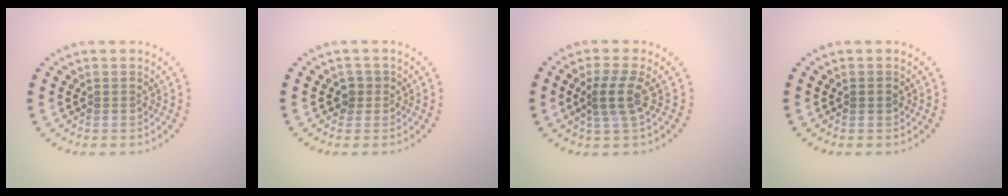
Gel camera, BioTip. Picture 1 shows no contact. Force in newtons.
{"total": 1.5, "press": 1.2, "slide": 0.9}
{"total": 2.6, "press": 2.1, "slide": 1.6}
{"total": 0.9, "press": 0.8, "slide": 0.1}